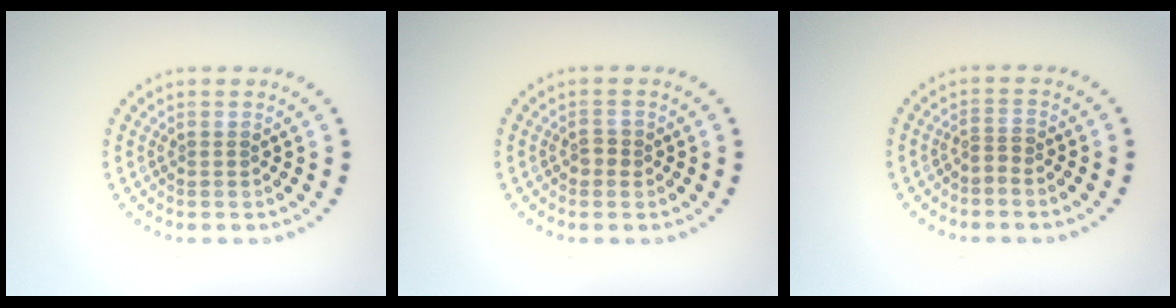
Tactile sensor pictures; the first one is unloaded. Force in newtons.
{"total": 1.1, "press": 1.1, "slide": 0.2}
{"total": 1.1, "press": 0.6, "slide": 0.9}